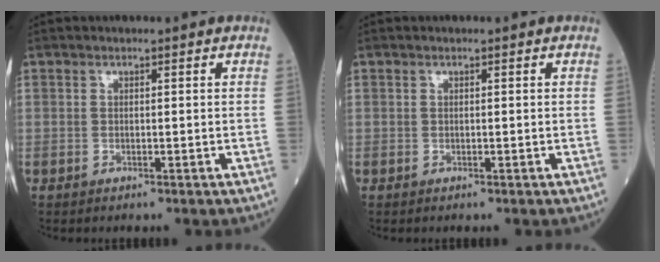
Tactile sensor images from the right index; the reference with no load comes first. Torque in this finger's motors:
{"motor_torque": [0.07, -0.05, -0.01, 0.00]}